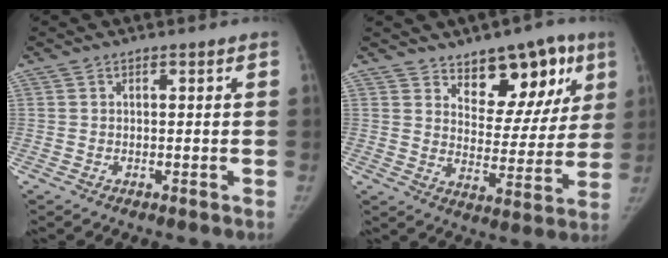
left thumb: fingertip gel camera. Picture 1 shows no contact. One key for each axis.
{"total": 13.6, "fx": 8.1, "fy": 7.6, "fz": 7.8, "tx": -0.047, "ty": -0.045, "tz": 0.121}